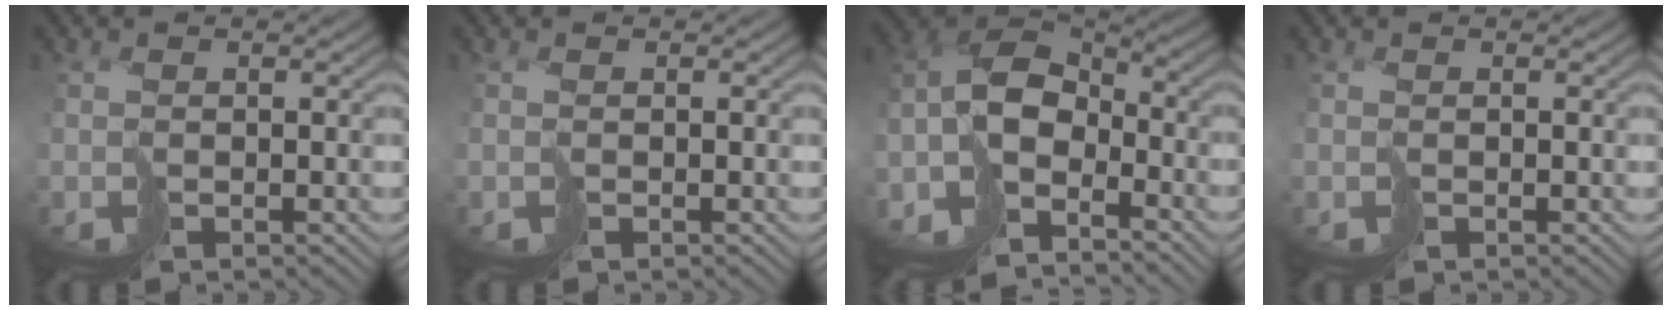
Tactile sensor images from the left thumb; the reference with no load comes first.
{"total": 0.0}
{"total": 10.0, "force": [-6.6, 5.3, 5.3], "torque": [-0.104, -0.011, -0.131]}
{"total": 0.0}